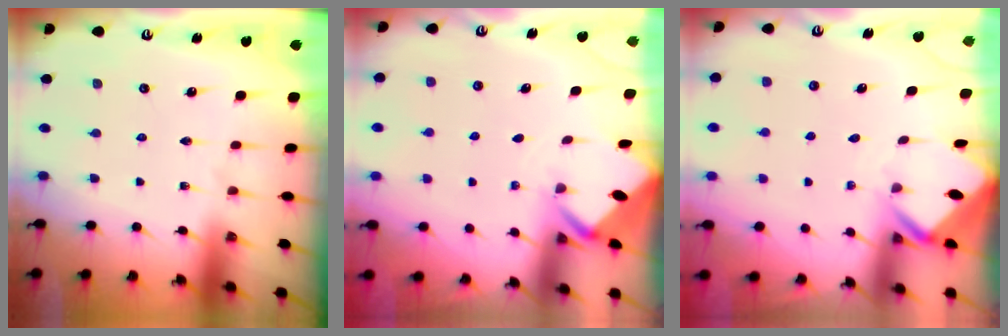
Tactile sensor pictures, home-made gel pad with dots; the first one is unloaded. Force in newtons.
{"total": 2.3, "press": 2.3, "slide": 0.2}
{"total": 2.8, "press": 2.8, "slide": 0.2}